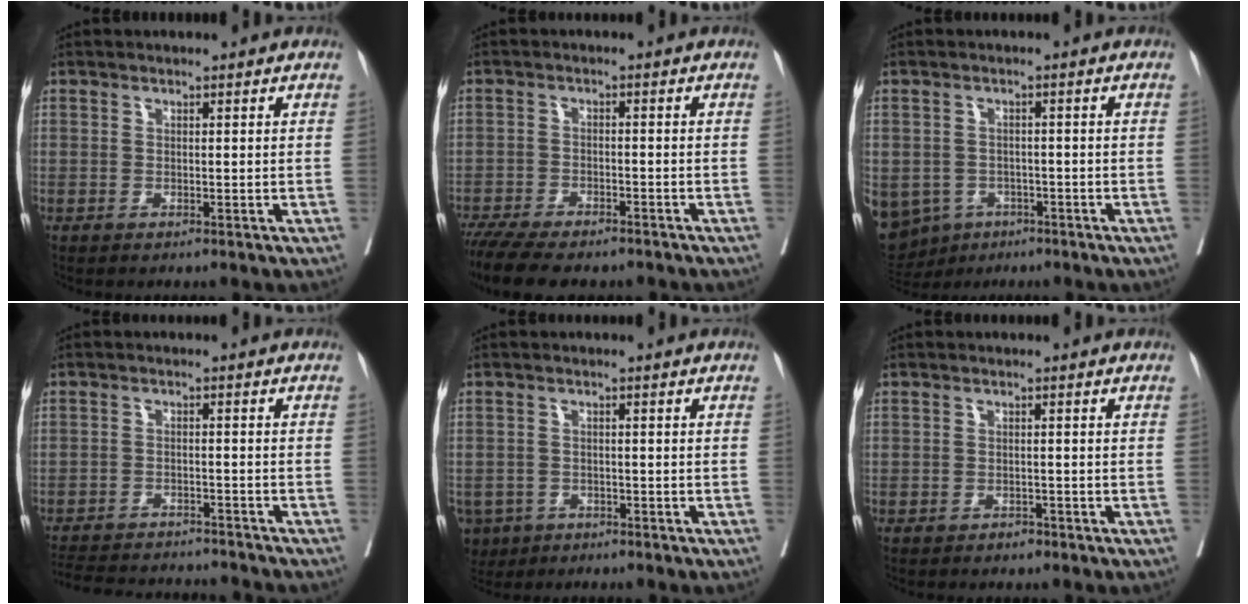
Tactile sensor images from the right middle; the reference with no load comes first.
{"total": 12.0, "force": [-10.1, 3.3, 5.6], "torque": [-0.094, -0.007, -0.151]}
{"total": 14.2, "force": [-6.8, 11.6, 4.8], "torque": [-0.152, -0.002, -0.085]}
{"total": 14.2, "force": [-13.5, 2.1, 4.0], "torque": [-0.079, -0.001, -0.187]}
{"total": 5.4, "force": [-3.4, 4.1, 1.0], "torque": [-0.022, 0.003, -0.052]}
{"total": 1.1, "force": [-0.9, 0.6, 0.3], "torque": [-0.007, 0.002, -0.013]}